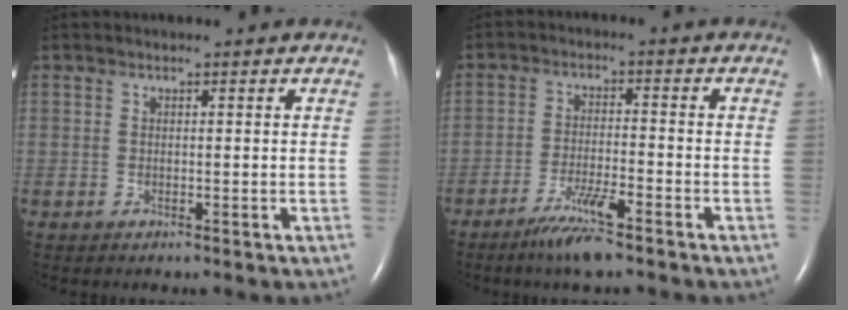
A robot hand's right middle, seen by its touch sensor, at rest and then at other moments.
{"total": 6.3, "force": [-4.4, 0.1, 4.4], "torque": [-0.093, -0.015, -0.082]}